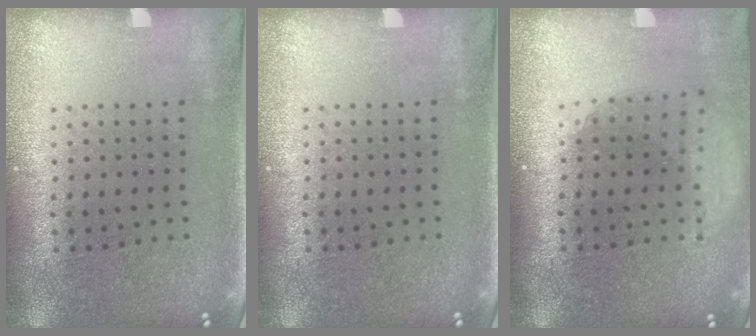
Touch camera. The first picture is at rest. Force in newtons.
{"total": 0.0}
{"total": 1.8, "press": 1.4, "slide": 1.2}